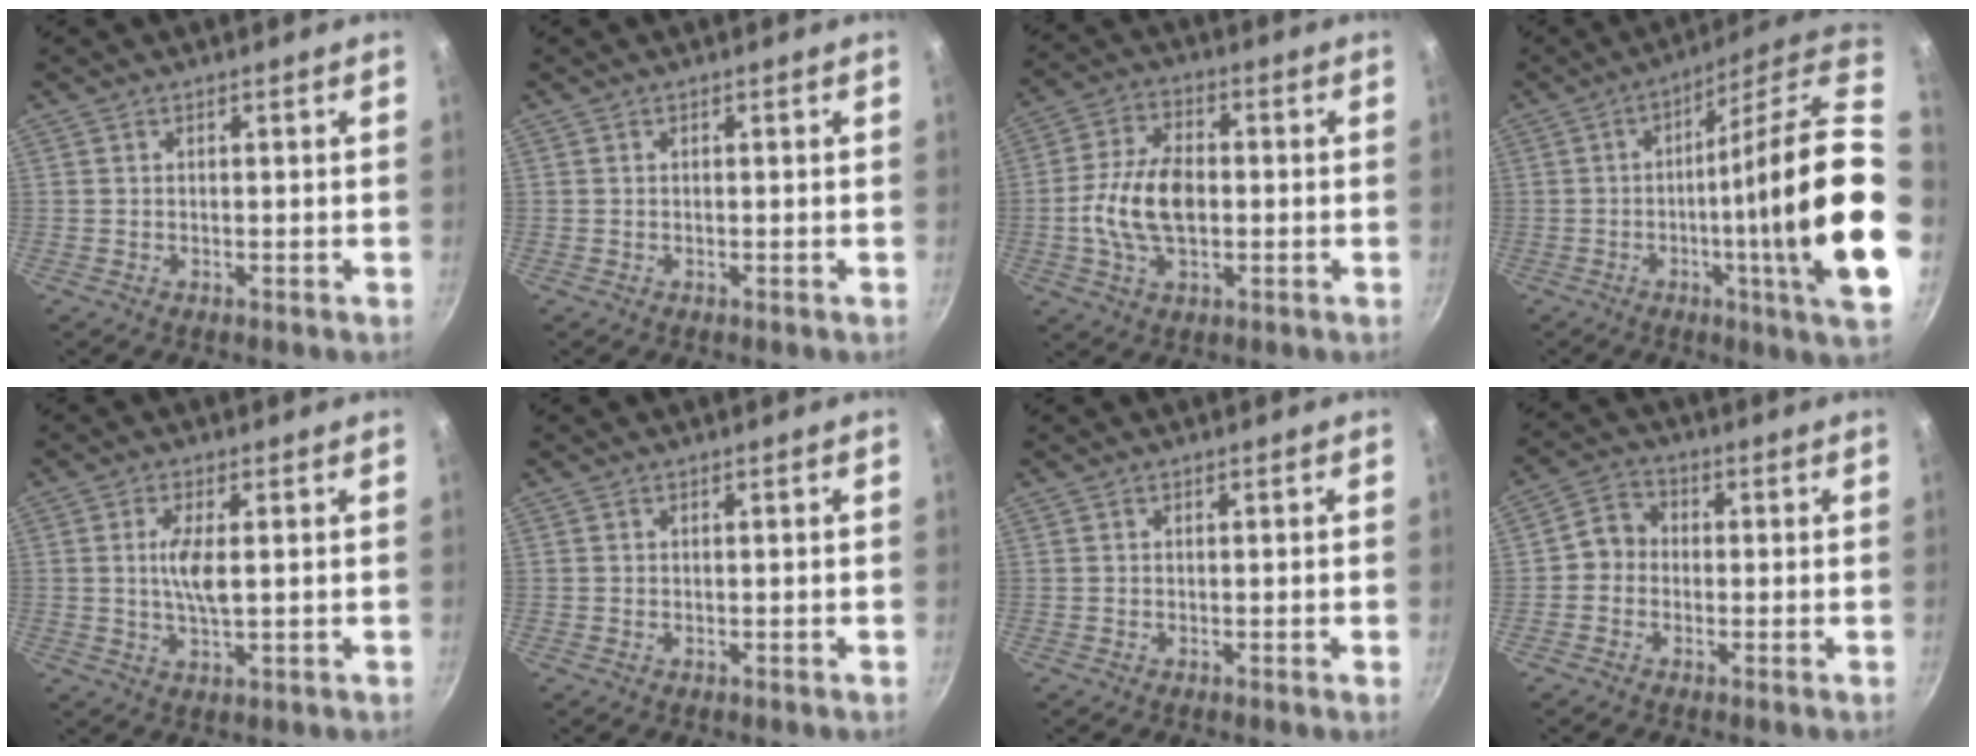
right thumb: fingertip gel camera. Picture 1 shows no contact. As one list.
[{"total": 0.0}, {"total": 11.8, "force": [-1.0, 7.1, 9.4], "torque": [-0.173, 0.021, -0.028]}, {"total": 24.6, "force": [-1.6, 1.4, 24.5], "torque": [-0.343, -0.004, -0.034]}, {"total": 5.5, "force": [0.6, 1.8, 5.2], "torque": [-0.108, -0.001, 0.012]}, {"total": 0.0}, {"total": 0.9, "force": [-0.2, -0.1, 0.9], "torque": [-0.013, -0.001, -0.006]}, {"total": 4.8, "force": [-0.5, 4.3, 2.1], "torque": [-0.012, 0.015, -0.028]}]